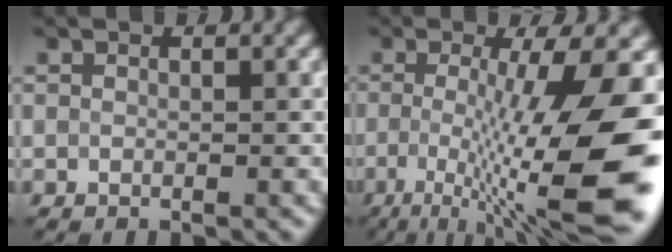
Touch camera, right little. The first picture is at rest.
{"total": 13.0, "force": [-1.7, 3.1, 12.5], "torque": [-0.183, -0.006, -0.023]}